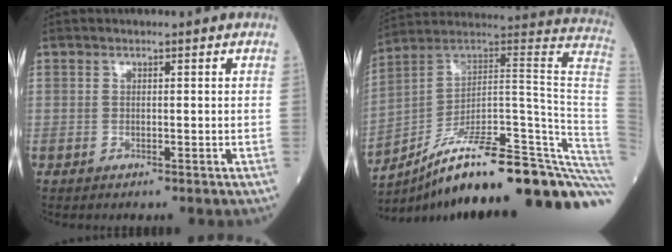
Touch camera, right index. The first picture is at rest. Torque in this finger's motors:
{"motor_torque": [-0.18, -0.84, 0.78, 0.21]}